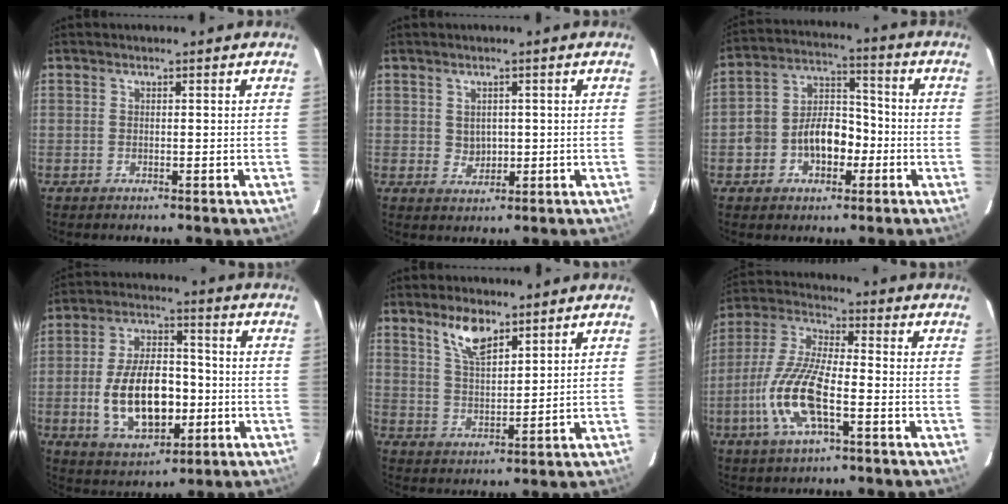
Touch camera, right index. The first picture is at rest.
{"total": 2.8, "force": [0.4, 2.6, 1.0], "torque": [-0.015, 0.002, 0.013]}
{"total": 10.6, "force": [-3.3, 7.6, 6.7], "torque": [-0.131, 0.032, -0.049]}
{"total": 15.4, "force": [-3.2, 8.4, 12.5], "torque": [-0.248, 0.007, -0.037]}
{"total": 7.2, "force": [5.0, 2.8, 4.5], "torque": [-0.077, 0.001, 0.099]}
{"total": 14.0, "force": [-4.6, 4.5, 12.4], "torque": [-0.267, -0.004, -0.093]}